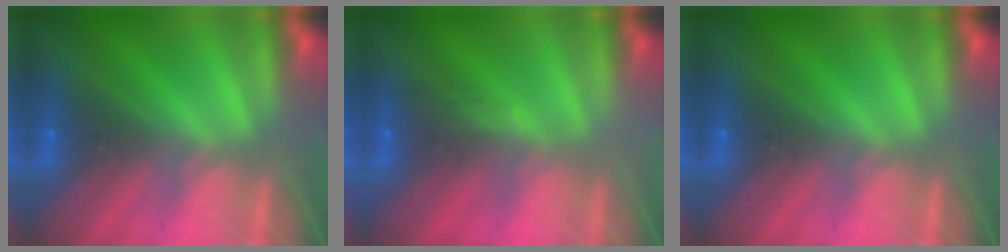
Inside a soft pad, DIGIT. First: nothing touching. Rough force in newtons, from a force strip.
{"total": 2.9}
{"total": 0.0}